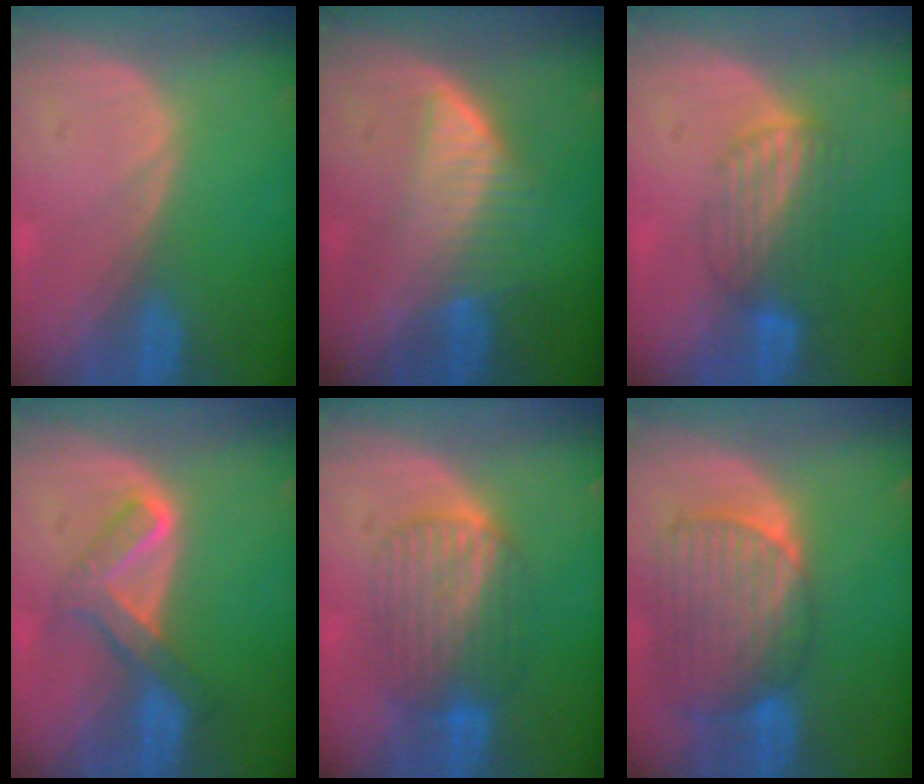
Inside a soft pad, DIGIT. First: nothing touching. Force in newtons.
{"total": 6.7, "press": 5.9, "slide": 3.2}
{"total": 6.9, "press": 5.8, "slide": 3.8}
{"total": 5.7, "press": 5.6, "slide": 1.2}
{"total": 7.1, "press": 7.1, "slide": 0.2}
{"total": 10.3, "press": 8.7, "slide": 5.5}